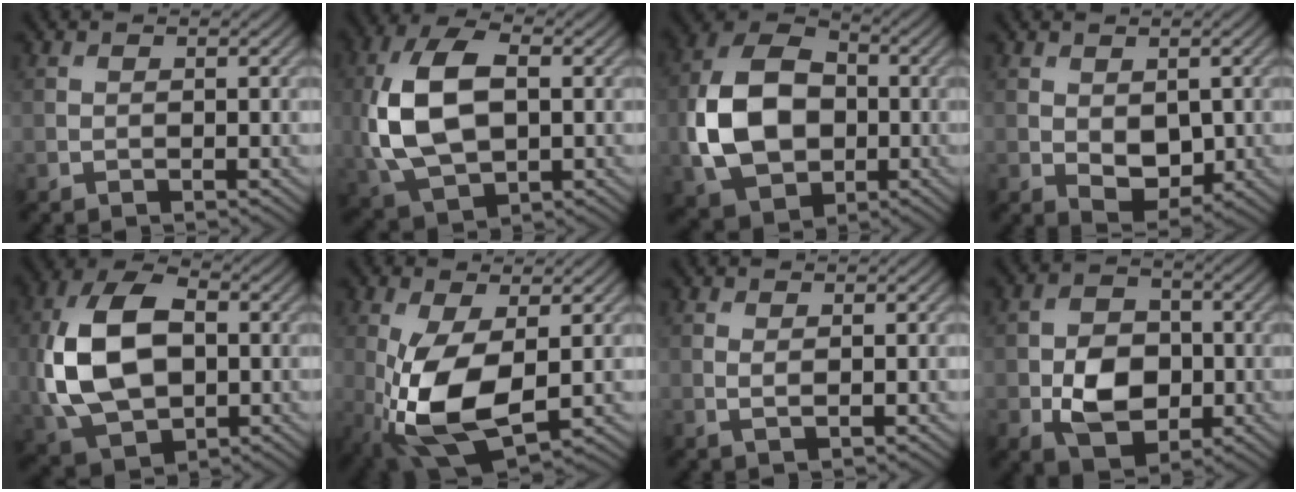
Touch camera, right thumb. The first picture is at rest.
{"total": 12.8, "force": [0.2, 7.5, 10.3], "torque": [-0.248, 0.006, 0.005]}
{"total": 13.3, "force": [-1.7, 9.6, 9.1], "torque": [-0.212, -0.004, -0.036]}
{"total": 4.0, "force": [0.0, 2.6, 3.0], "torque": [-0.053, -0.013, 0.007]}
{"total": 14.5, "force": [-0.2, 9.3, 11.1], "torque": [-0.263, 0.002, -0.006]}
{"total": 10.4, "force": [-1.5, 4.9, 9.1], "torque": [-0.212, -0.013, -0.024]}
{"total": 0.9, "force": [0.4, 0.2, 0.8], "torque": [-0.018, 0.002, 0.007]}
{"total": 7.4, "force": [-1.6, 5.4, 4.8], "torque": [-0.093, -0.009, -0.030]}